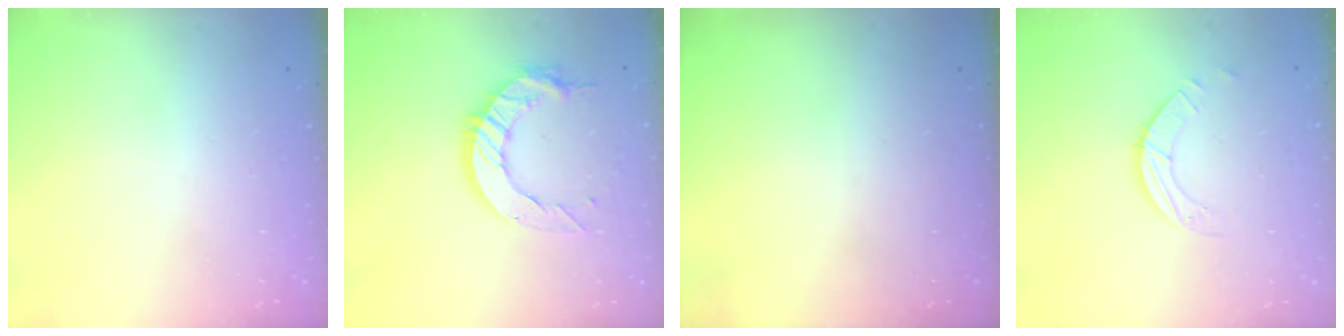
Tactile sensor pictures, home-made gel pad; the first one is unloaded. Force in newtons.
{"total": 12.5, "press": 12.4, "slide": 0.9}
{"total": 0.0}
{"total": 3.2, "press": 3.1, "slide": 0.3}